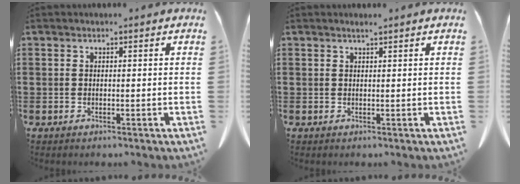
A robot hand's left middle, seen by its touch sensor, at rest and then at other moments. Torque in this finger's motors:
{"motor_torque": [2.14, 0.00, 0.05, 0.03]}